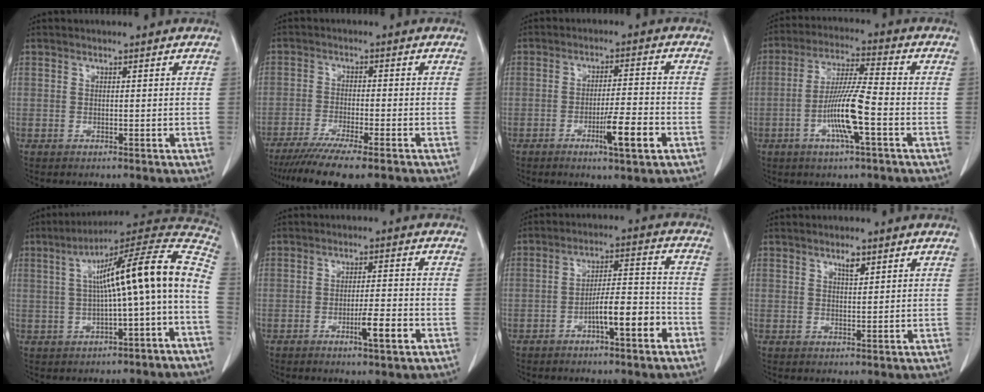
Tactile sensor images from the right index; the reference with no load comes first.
{"total": 11.2, "force": [-8.9, 0.5, 6.7], "torque": [-0.097, -0.025, -0.139]}
{"total": 7.1, "force": [-3.1, 0.3, 6.4], "torque": [-0.102, -0.008, -0.050]}
{"total": 10.2, "force": [-3.1, 0.3, 9.7], "torque": [-0.189, -0.004, -0.063]}
{"total": 16.4, "force": [-0.8, 0.7, 16.3], "torque": [-0.236, 0.047, -0.010]}
{"total": 4.9, "force": [-2.2, 0.2, 4.4], "torque": [-0.070, -0.004, -0.035]}
{"total": 8.5, "force": [-4.2, 1.1, 7.3], "torque": [-0.118, 0.019, -0.065]}
{"total": 1.9, "force": [1.2, 0.6, 1.3], "torque": [-0.023, -0.002, 0.021]}